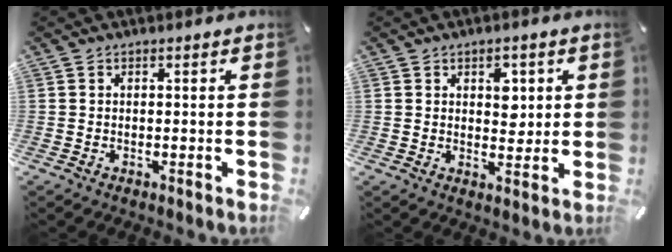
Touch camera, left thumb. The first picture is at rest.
{"total": 4.6, "force": [1.6, 3.3, 2.8], "torque": [-0.013, -0.011, 0.015]}